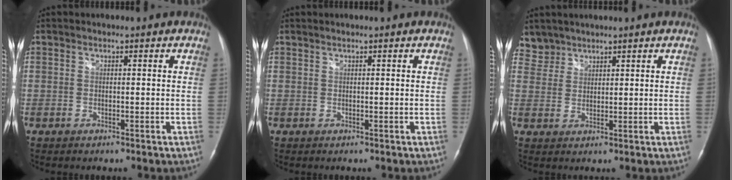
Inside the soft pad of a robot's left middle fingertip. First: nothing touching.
{"total": 0.0}
{"total": 3.5, "force": [3.0, 1.7, -0.7], "torque": [0.021, 0.010, 0.061]}